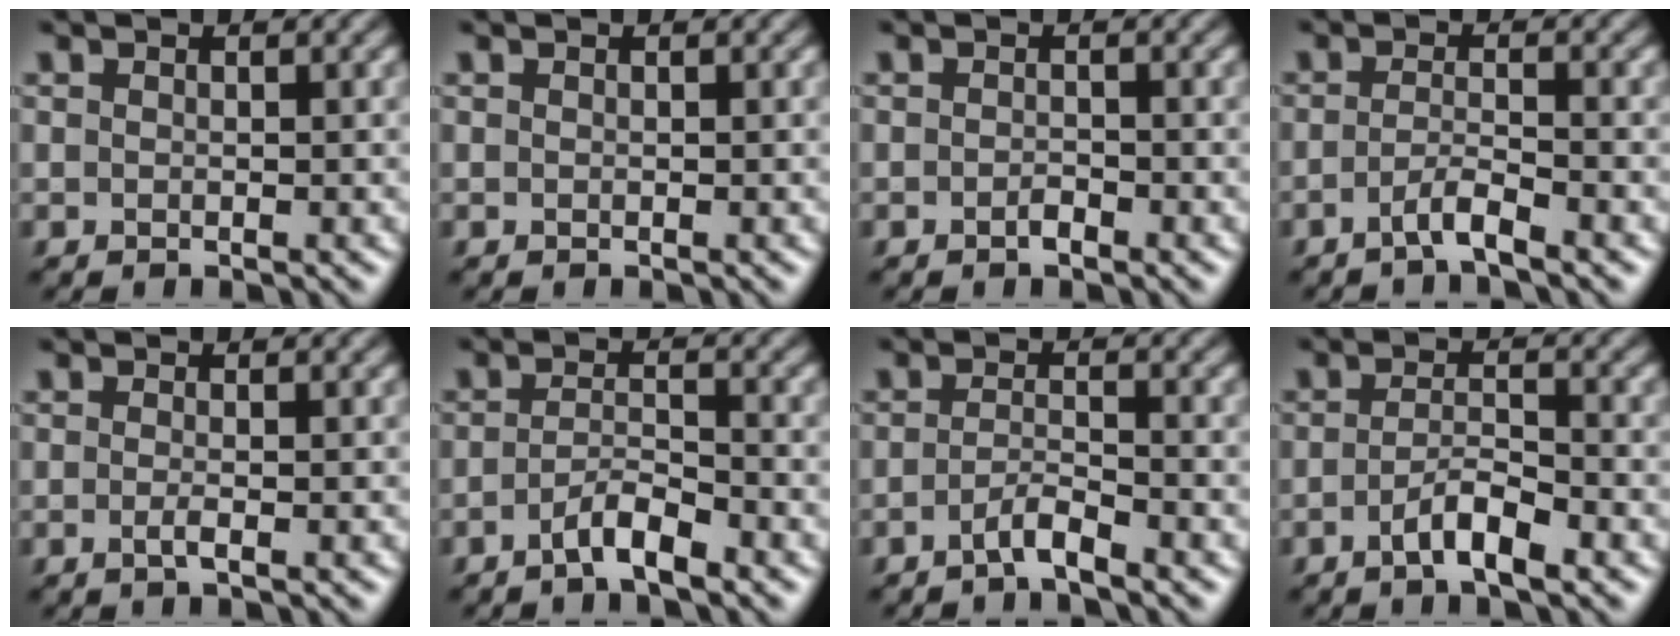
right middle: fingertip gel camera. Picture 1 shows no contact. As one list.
[{"total": 0.0}, {"total": 0.8, "force": [-0.6, 0.3, 0.6], "torque": [-0.011, 0.001, -0.010]}, {"total": 2.2, "force": [-1.4, 0.3, 1.7], "torque": [-0.030, 0.003, -0.035]}, {"total": 1.2, "force": [-0.3, 0.3, 1.1], "torque": [-0.019, -0.005, -0.008]}, {"total": 2.7, "force": [-1.8, 0.5, 2.0], "torque": [-0.037, 0.006, -0.039]}, {"total": 2.0, "force": [-1.4, 0.2, 1.4], "torque": [-0.025, 0.004, -0.034]}, {"total": 3.1, "force": [-1.6, 0.7, 2.6], "torque": [-0.048, 0.006, -0.034]}]